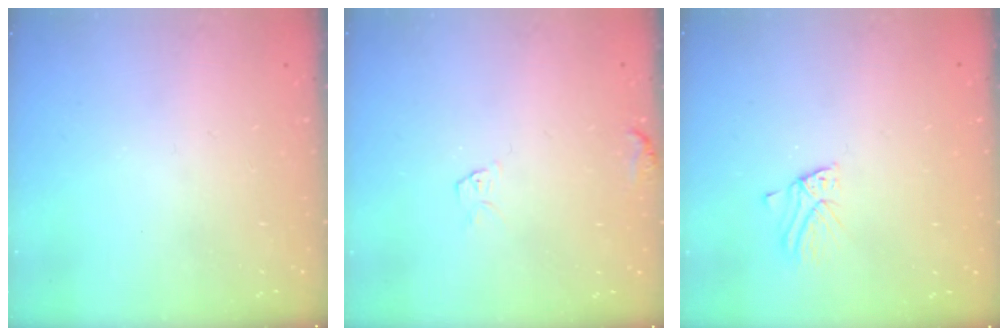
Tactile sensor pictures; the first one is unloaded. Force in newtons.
{"total": 6.4, "press": 6.3, "slide": 0.5}
{"total": 2.7, "press": 2.7, "slide": 0.2}